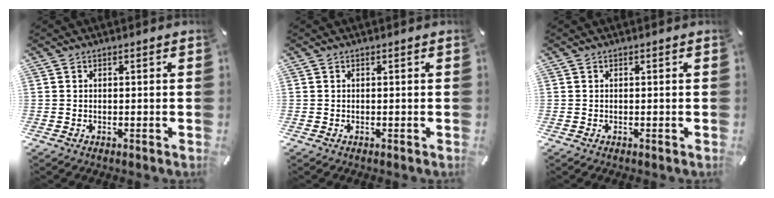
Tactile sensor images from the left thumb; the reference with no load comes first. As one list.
[{"total": 0.0}, {"total": 0.0}]